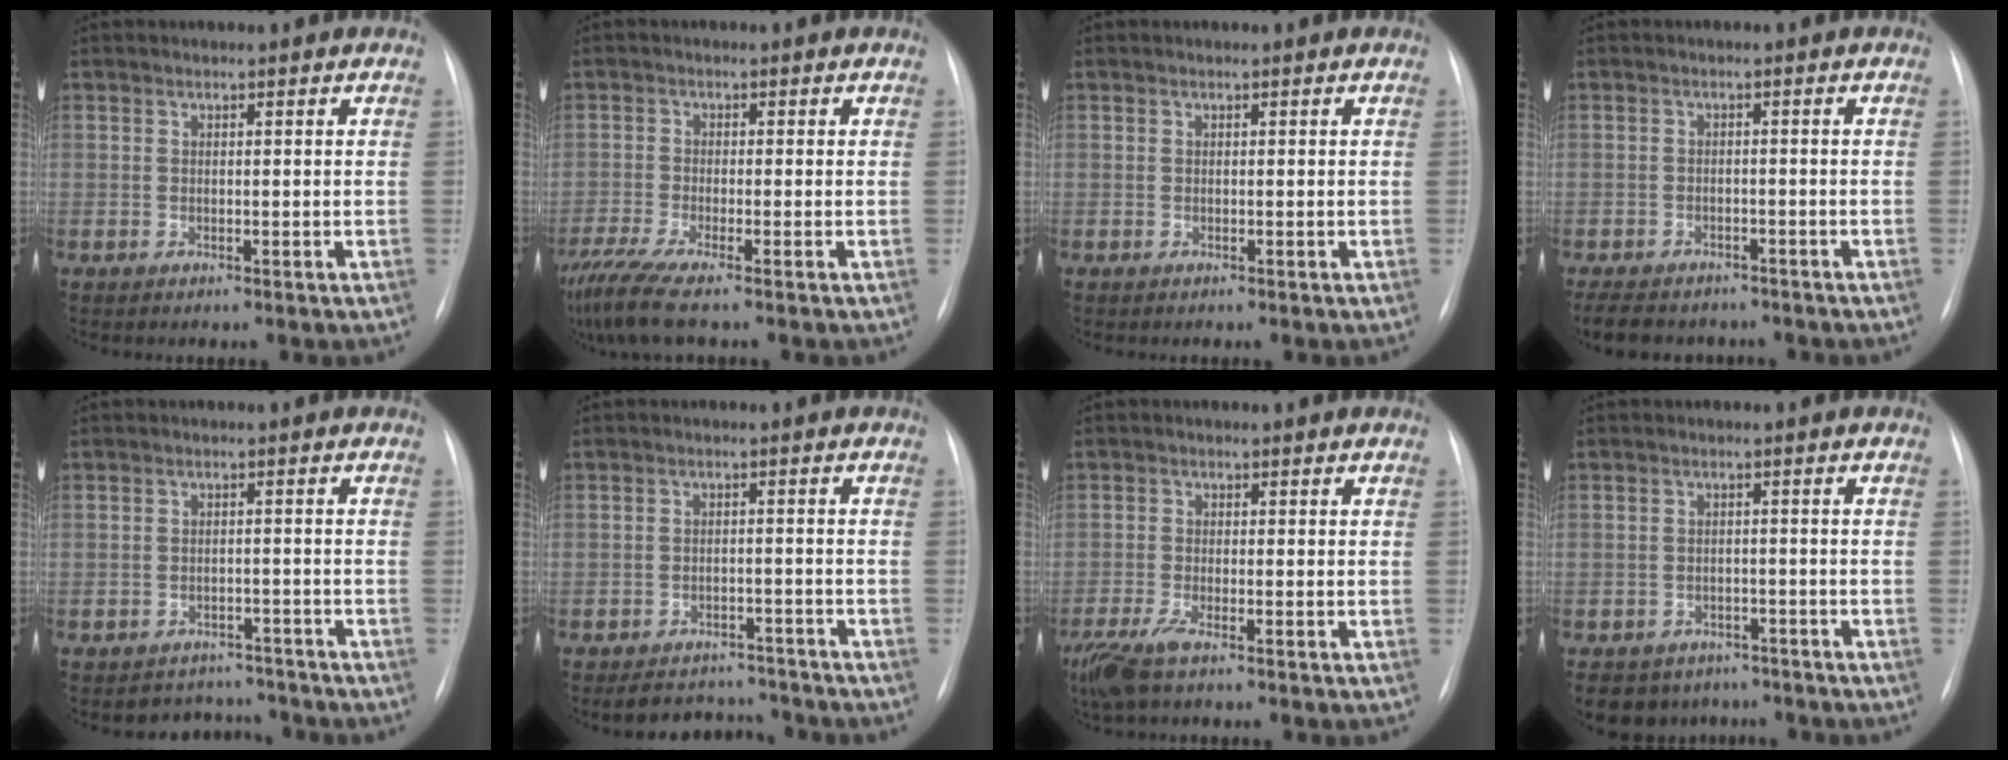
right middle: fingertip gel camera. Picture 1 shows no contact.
{"total": 7.5, "force": [-5.8, -0.1, 4.6], "torque": [-0.090, -0.023, -0.107]}
{"total": 0.0}
{"total": 10.3, "force": [-8.6, 4.4, 3.5], "torque": [-0.070, -0.002, -0.113]}
{"total": 4.8, "force": [-4.4, 1.8, -0.9], "torque": [0.014, 0.022, -0.059]}
{"total": 7.7, "force": [-7.2, 2.7, 0.9], "torque": [-0.002, 0.012, -0.095]}
{"total": 5.0, "force": [-3.4, 0.9, 3.6], "torque": [-0.082, -0.017, -0.065]}
{"total": 7.3, "force": [-5.7, 4.5, 0.7], "torque": [-0.009, 0.012, -0.071]}